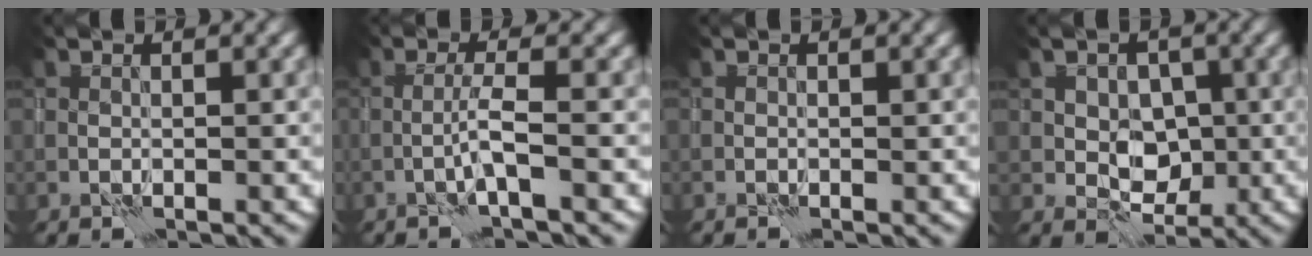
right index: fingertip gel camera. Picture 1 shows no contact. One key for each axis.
{"total": 2.0, "fx": -0.8, "fy": -0.1, "fz": 1.8, "tx": -0.033, "ty": 0.010, "tz": -0.022}
{"total": 0.0}
{"total": 3.6, "fx": 0.1, "fy": 2.9, "fz": 2.1, "tx": -0.020, "ty": -0.003, "tz": 0.003}